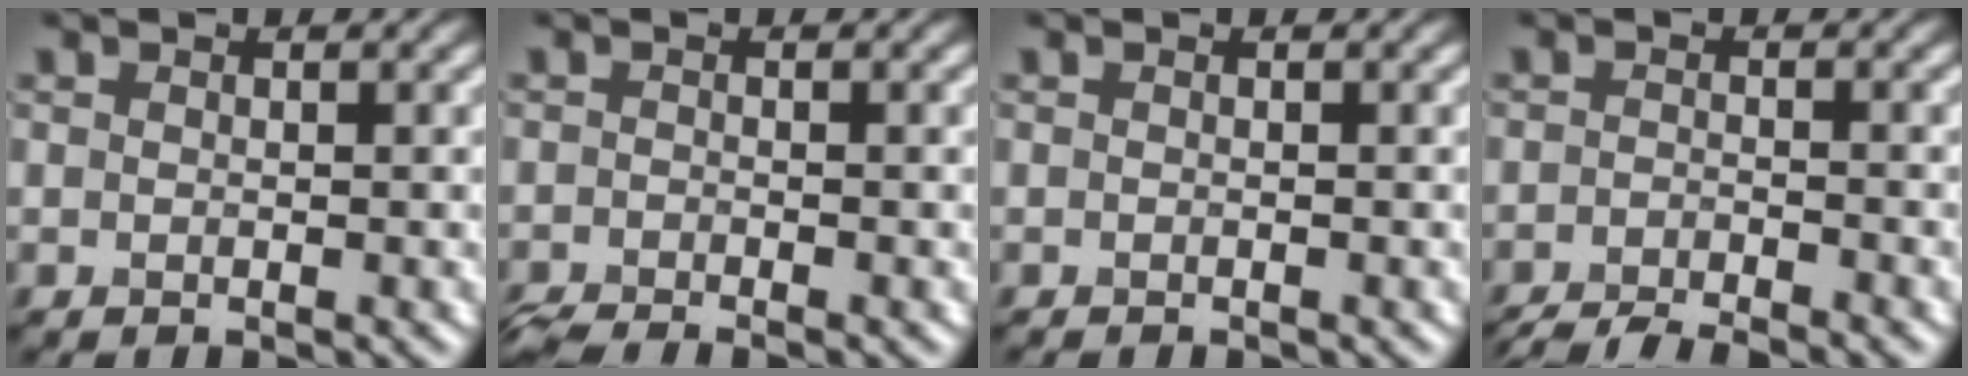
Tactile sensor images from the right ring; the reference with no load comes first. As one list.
[{"total": 2.6, "force": [-2.4, 0.2, 1.1], "torque": [-0.021, -0.013, -0.048]}, {"total": 0.5, "force": [-0.5, 0.0, 0.0], "torque": [0.002, -0.005, -0.009]}, {"total": 4.5, "force": [-4.1, 0.5, 2.0], "torque": [-0.032, -0.011, -0.071]}]